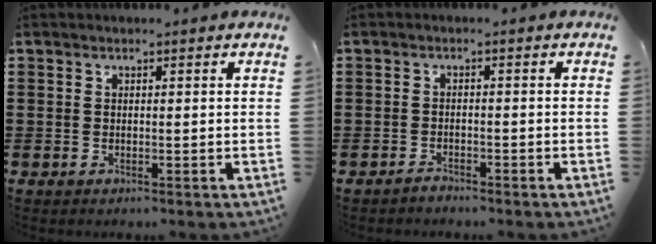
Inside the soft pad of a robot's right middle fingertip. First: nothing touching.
{"total": 1.5, "force": [-1.4, 0.3, 0.1], "torque": [-0.006, 0.004, -0.031]}